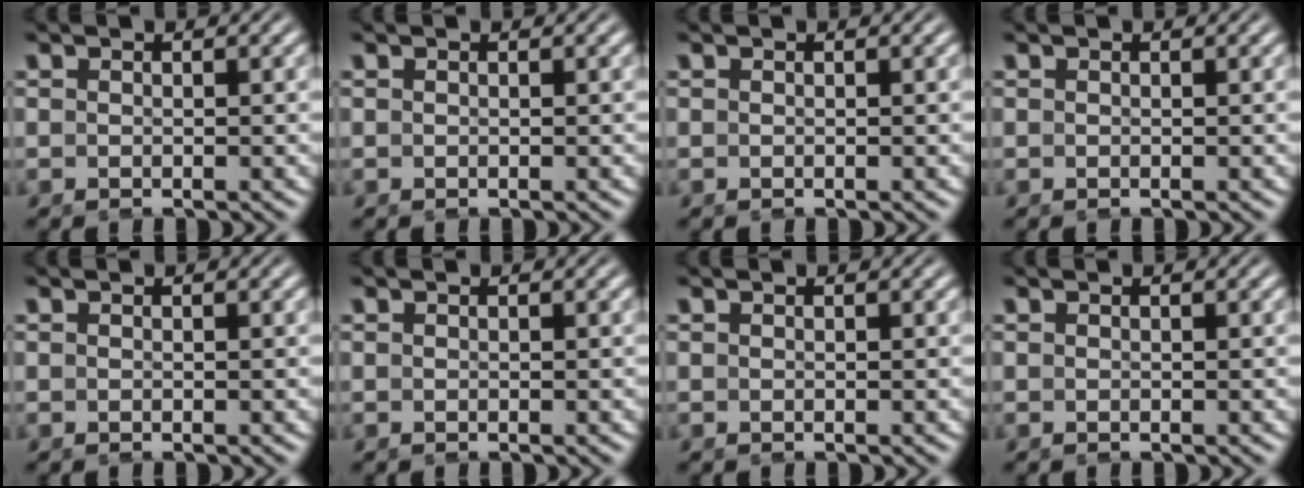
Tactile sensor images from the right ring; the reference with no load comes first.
{"total": 0.0}
{"total": 0.0}
{"total": 0.0}
{"total": 0.0}
{"total": 0.0}
{"total": 0.0}
{"total": 0.0}